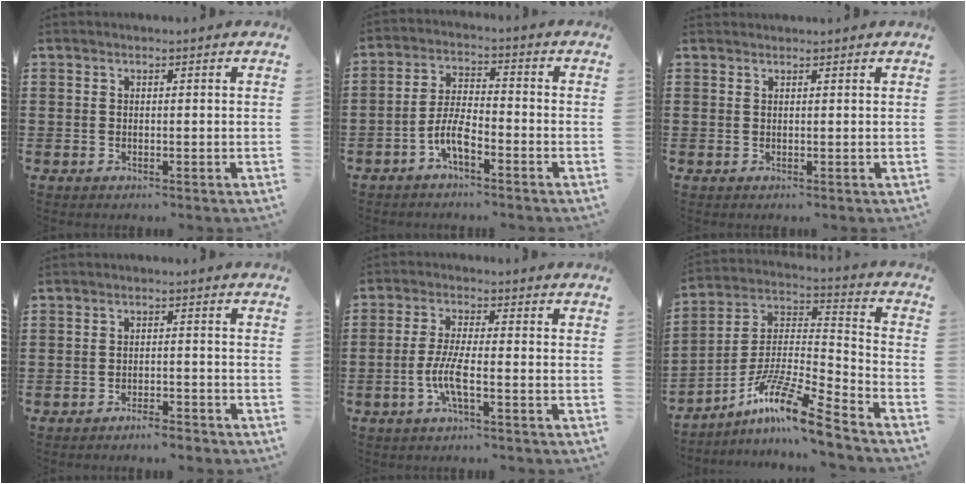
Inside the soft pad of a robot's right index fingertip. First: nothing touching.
{"total": 5.5, "force": [-3.1, 1.5, 4.2], "torque": [-0.106, -0.003, -0.067]}
{"total": 0.5, "force": [0.5, 0.1, -0.1], "torque": [0.003, 0.002, 0.010]}
{"total": 2.5, "force": [-2.5, 0.1, 0.6], "torque": [-0.013, 0.001, -0.049]}
{"total": 5.4, "force": [-2.0, 0.8, 4.9], "torque": [-0.112, -0.011, -0.045]}
{"total": 12.7, "force": [-9.6, 0.9, 8.3], "torque": [-0.165, 0.005, -0.187]}